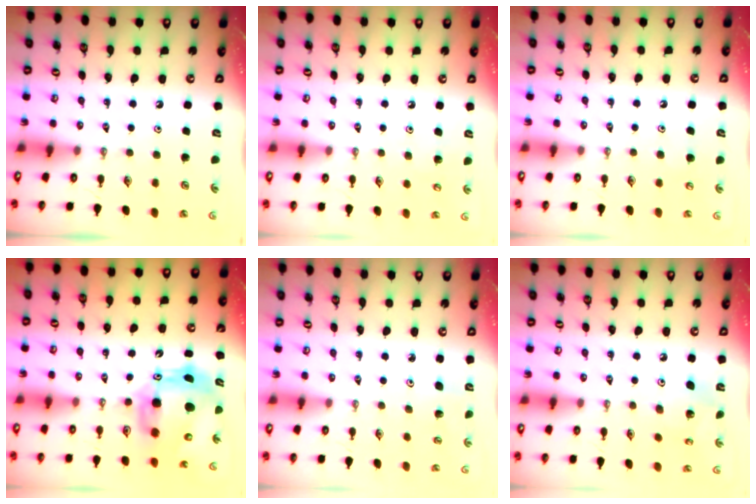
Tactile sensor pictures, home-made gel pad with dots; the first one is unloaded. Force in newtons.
{"total": 5.1, "press": 5.1, "slide": 0.6}
{"total": 4.5, "press": 4.5, "slide": 0.4}
{"total": 11.2, "press": 11.1, "slide": 1.1}
{"total": 2.8, "press": 2.7, "slide": 1.0}
{"total": 5.9, "press": 5.9, "slide": 0.2}